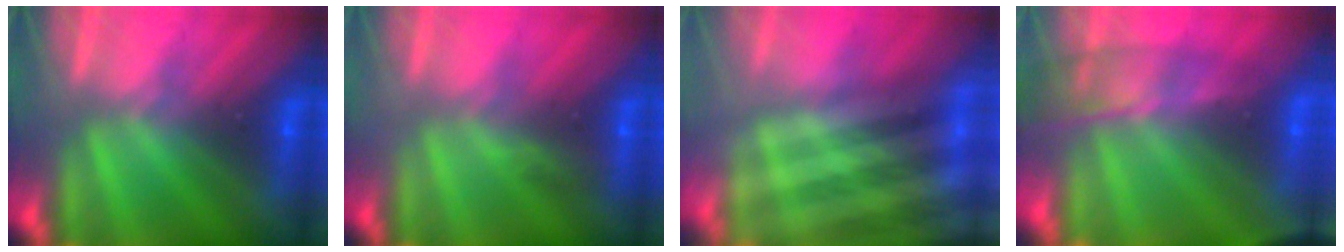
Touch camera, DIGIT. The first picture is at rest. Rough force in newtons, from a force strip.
{"total": 3.0}
{"total": 5.8}
{"total": 7.8}